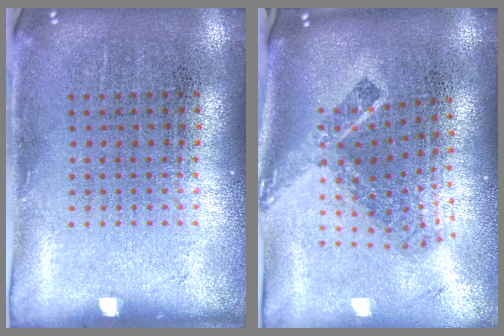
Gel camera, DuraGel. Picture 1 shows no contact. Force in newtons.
{"total": 2.4, "press": 1.6, "slide": 1.8}